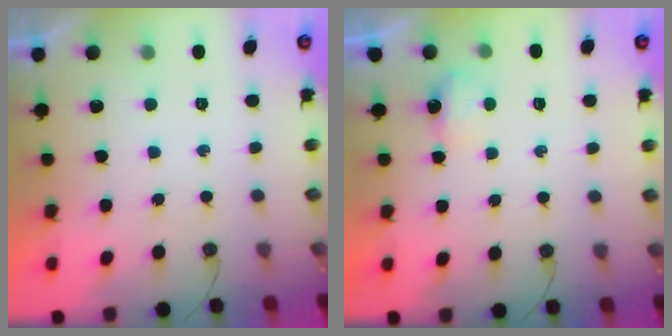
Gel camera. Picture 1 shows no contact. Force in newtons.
{"total": 3.4, "press": 3.3, "slide": 0.6}